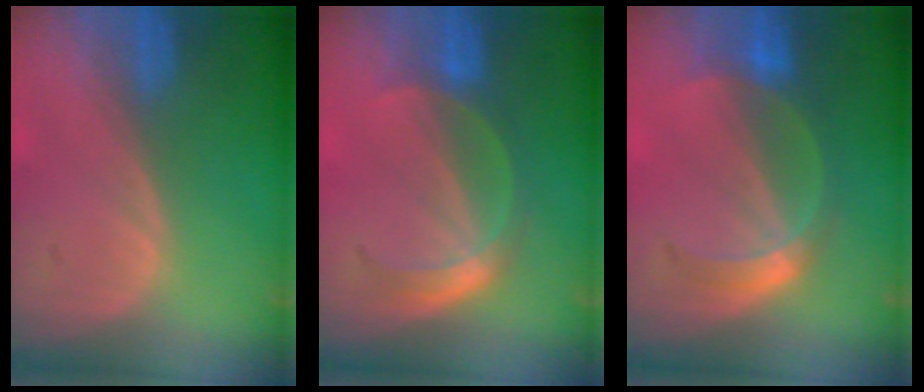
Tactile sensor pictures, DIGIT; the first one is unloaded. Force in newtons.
{"total": 4.8, "press": 4.6, "slide": 1.3}
{"total": 5.6, "press": 5.3, "slide": 1.9}